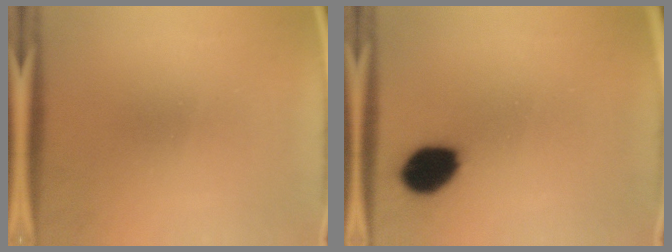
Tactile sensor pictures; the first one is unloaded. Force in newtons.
{"total": 9.8}